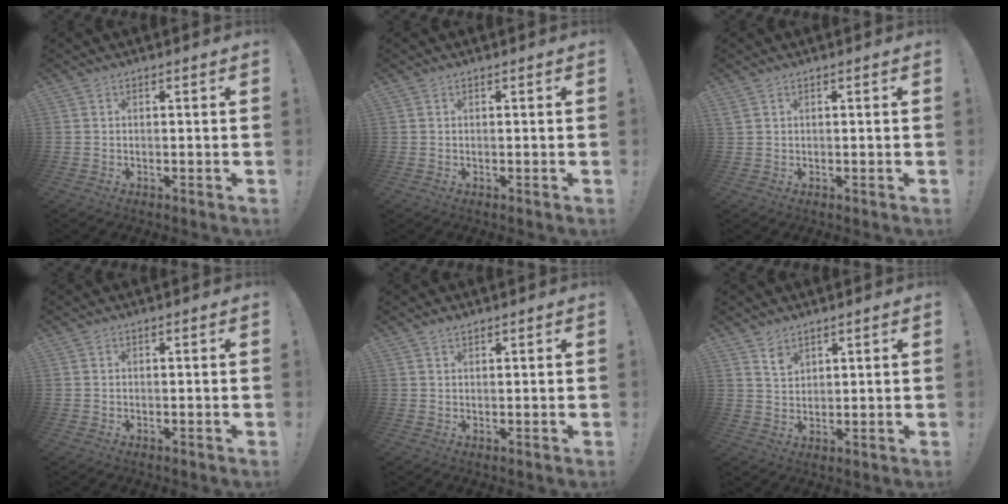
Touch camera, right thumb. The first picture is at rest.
{"total": 0.0}
{"total": 0.9, "force": [0.6, 0.5, 0.6], "torque": [-0.016, 0.005, 0.012]}
{"total": 0.0}
{"total": 1.1, "force": [1.0, 0.3, 0.4], "torque": [-0.007, -0.002, 0.018]}
{"total": 4.0, "force": [3.1, 2.1, 1.3], "torque": [-0.016, -0.021, 0.058]}